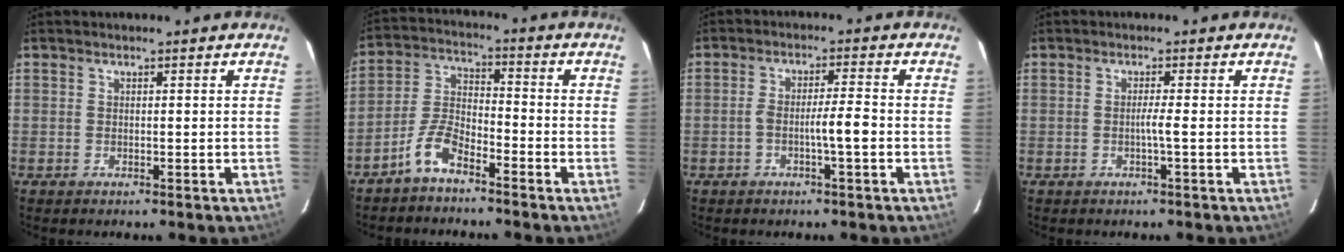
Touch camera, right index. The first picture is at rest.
{"total": 6.1, "force": [-4.6, 1.9, 3.7], "torque": [-0.089, 0.003, -0.095]}
{"total": 4.3, "force": [-1.4, 0.0, 4.1], "torque": [-0.070, 0.011, -0.022]}
{"total": 1.5, "force": [-0.4, -0.5, 1.3], "torque": [-0.023, 0.000, -0.009]}